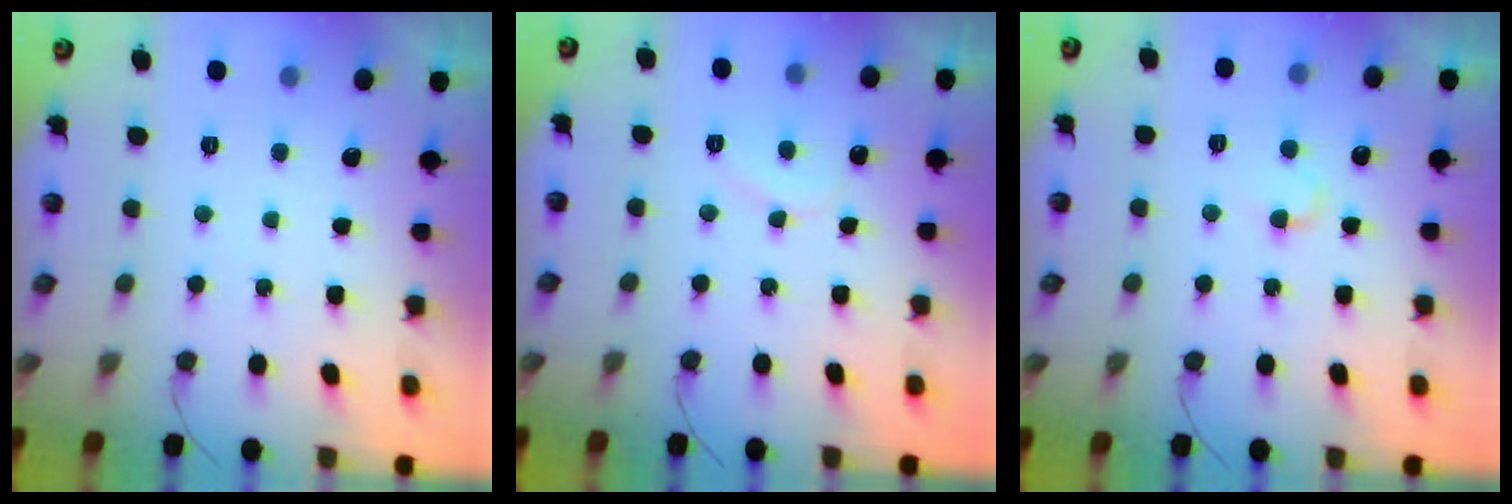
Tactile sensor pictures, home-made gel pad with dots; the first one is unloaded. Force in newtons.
{"total": 6.8, "press": 6.8, "slide": 0.5}
{"total": 4.4, "press": 4.4, "slide": 0.3}